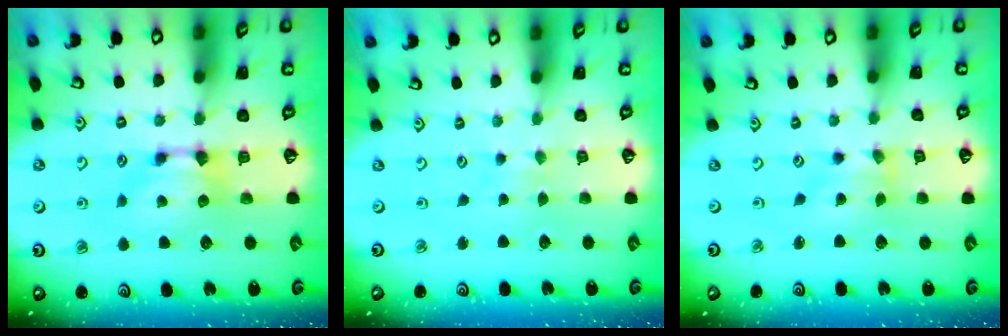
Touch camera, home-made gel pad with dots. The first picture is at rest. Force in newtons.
{"total": 3.5, "press": 3.5, "slide": 0.3}
{"total": 1.3, "press": 0.7, "slide": 1.1}